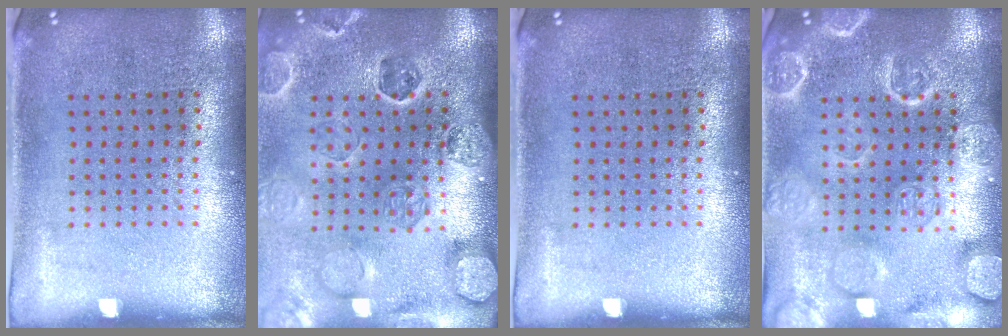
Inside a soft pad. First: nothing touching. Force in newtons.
{"total": 2.6, "press": 2.6, "slide": 0.3}
{"total": 0.0}
{"total": 5.5, "press": 5.4, "slide": 0.8}